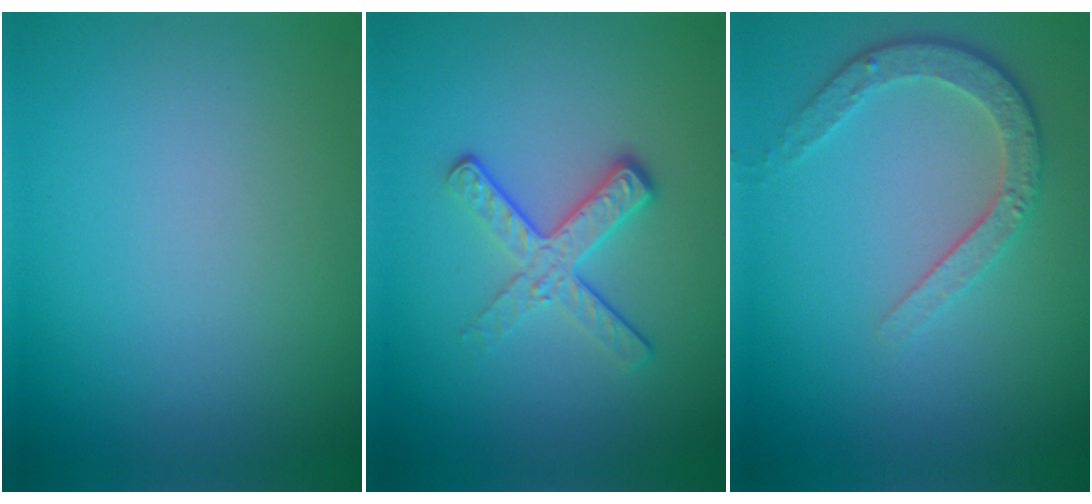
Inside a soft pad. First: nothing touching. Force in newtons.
{"total": 3.7, "press": 2.5, "slide": 2.7}
{"total": 3.5, "press": 2.8, "slide": 2.0}